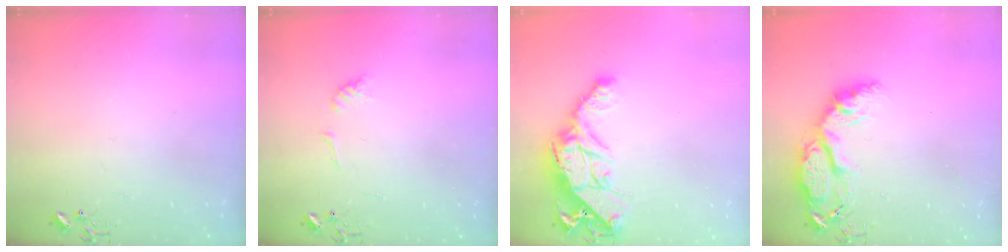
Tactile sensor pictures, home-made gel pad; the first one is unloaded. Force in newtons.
{"total": 5.9, "press": 5.9, "slide": 0.6}
{"total": 16.1, "press": 16.0, "slide": 1.6}
{"total": 15.4, "press": 15.3, "slide": 1.2}